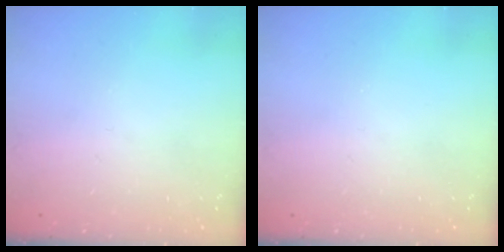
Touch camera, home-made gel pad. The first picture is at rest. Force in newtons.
{"total": 0.0}